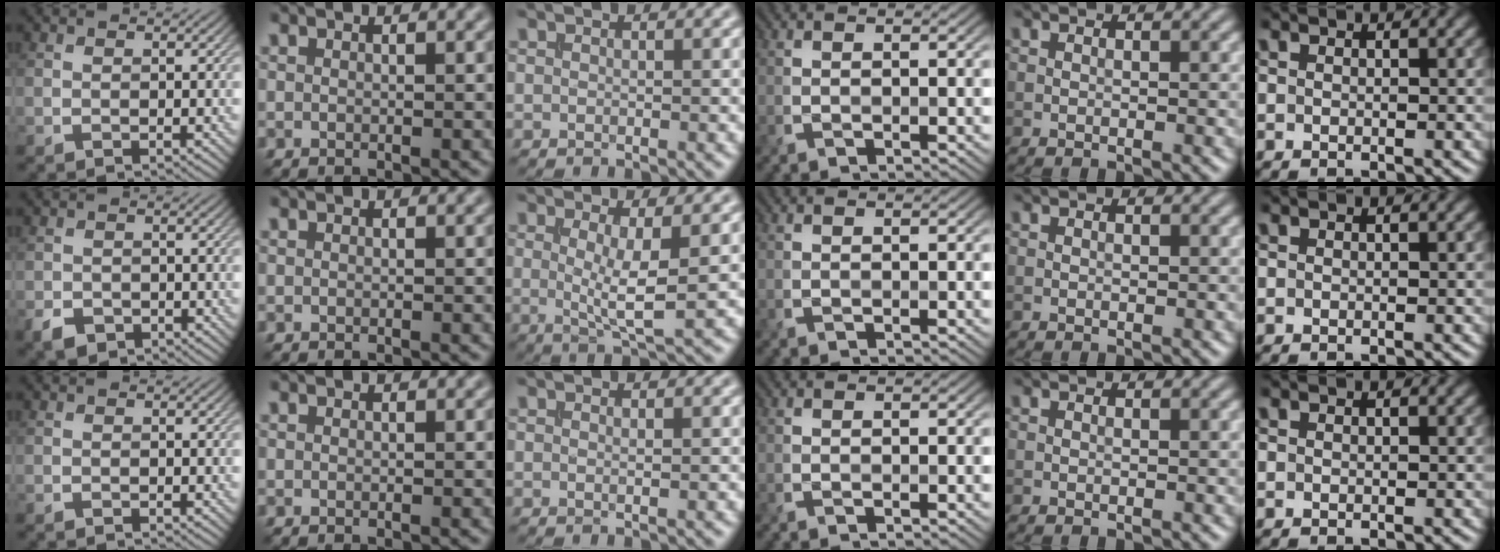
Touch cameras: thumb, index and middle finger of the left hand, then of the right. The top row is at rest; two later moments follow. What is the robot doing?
{"motion": "extract", "object": "file holder"}